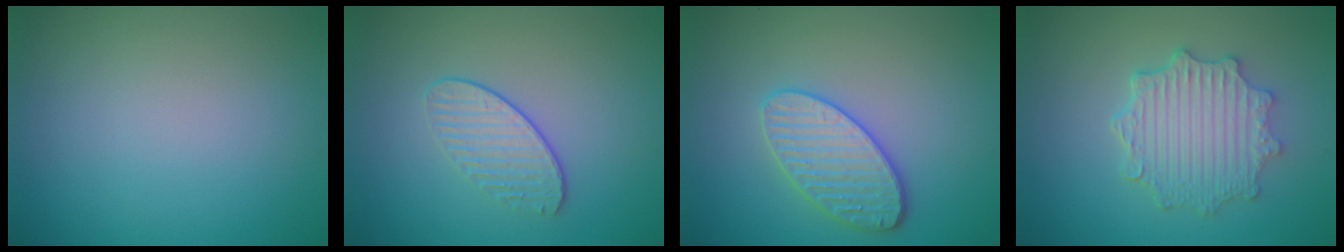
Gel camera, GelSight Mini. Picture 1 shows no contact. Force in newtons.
{"total": 1.9, "press": 1.5, "slide": 1.2}
{"total": 3.8, "press": 3.5, "slide": 1.4}
{"total": 5.1, "press": 4.1, "slide": 3.0}